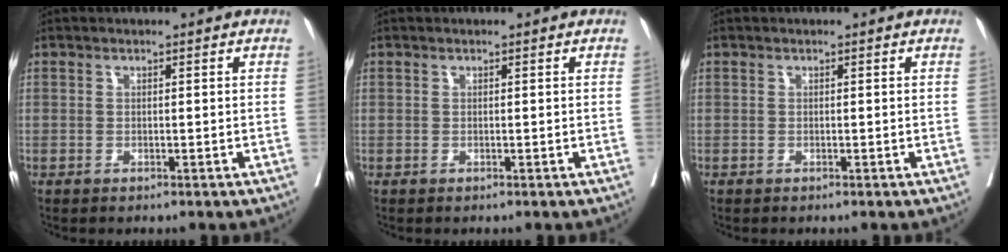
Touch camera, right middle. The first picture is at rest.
{"total": 0.0}
{"total": 0.0}